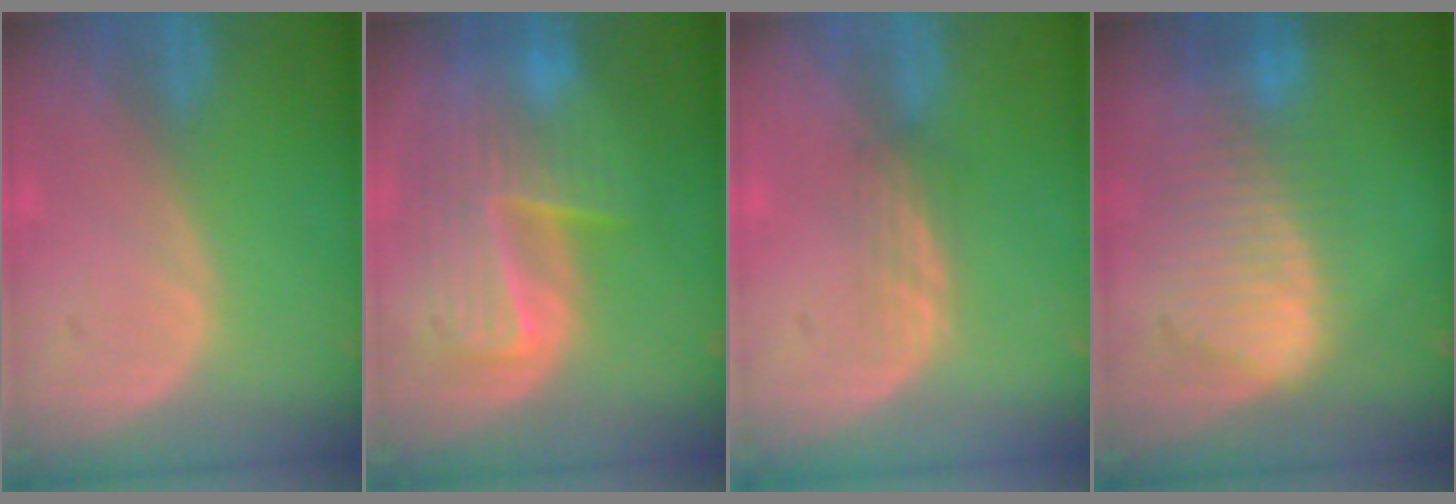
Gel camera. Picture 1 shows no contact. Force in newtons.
{"total": 10.3, "press": 8.9, "slide": 5.1}
{"total": 2.2, "press": 2.2, "slide": 0.4}
{"total": 9.2, "press": 8.1, "slide": 4.4}